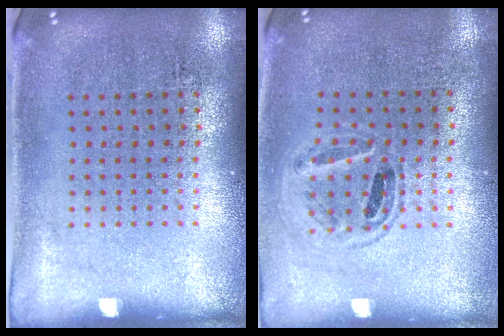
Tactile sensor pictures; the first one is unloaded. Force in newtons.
{"total": 0.9, "press": 0.9, "slide": 0.2}